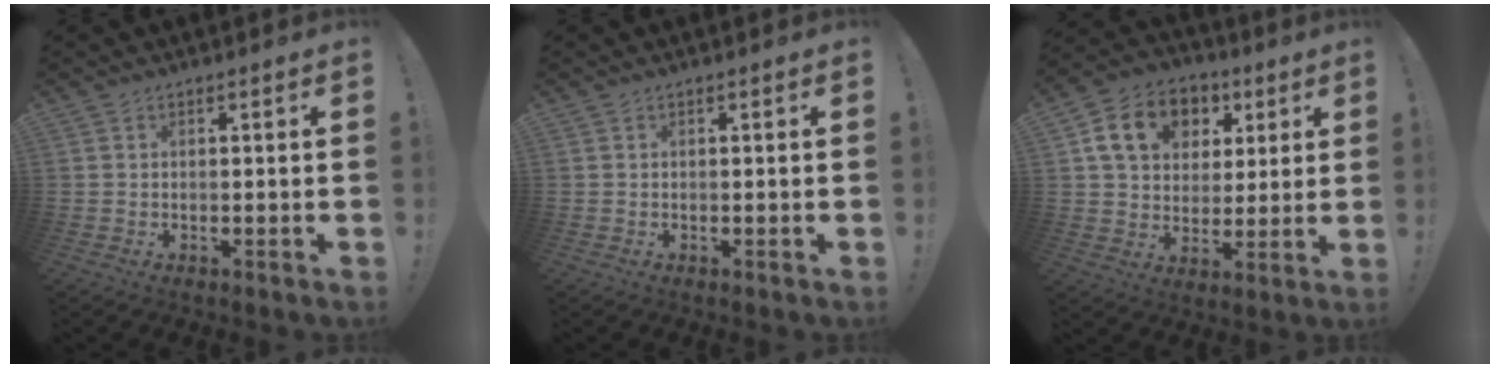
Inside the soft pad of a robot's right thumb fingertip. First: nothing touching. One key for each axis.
{"total": 0.0}
{"total": 15.9, "fx": 6.3, "fy": 12.1, "fz": 8.2, "tx": -0.122, "ty": -0.013, "tz": 0.123}